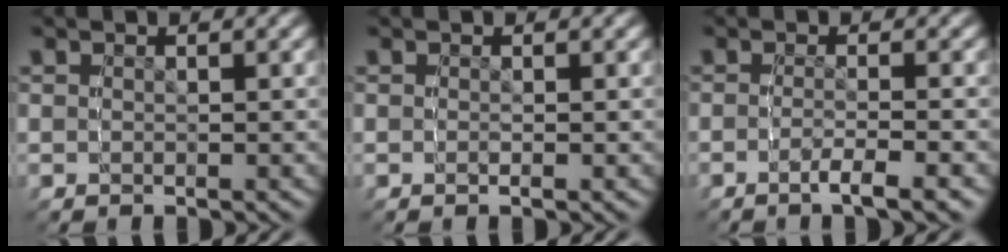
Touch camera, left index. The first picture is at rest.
{"total": 1.0, "force": [-0.1, -1.0, -0.3], "torque": [0.004, 0.005, -0.002]}
{"total": 3.3, "force": [-1.4, -3.0, -0.4], "torque": [0.014, 0.019, -0.033]}